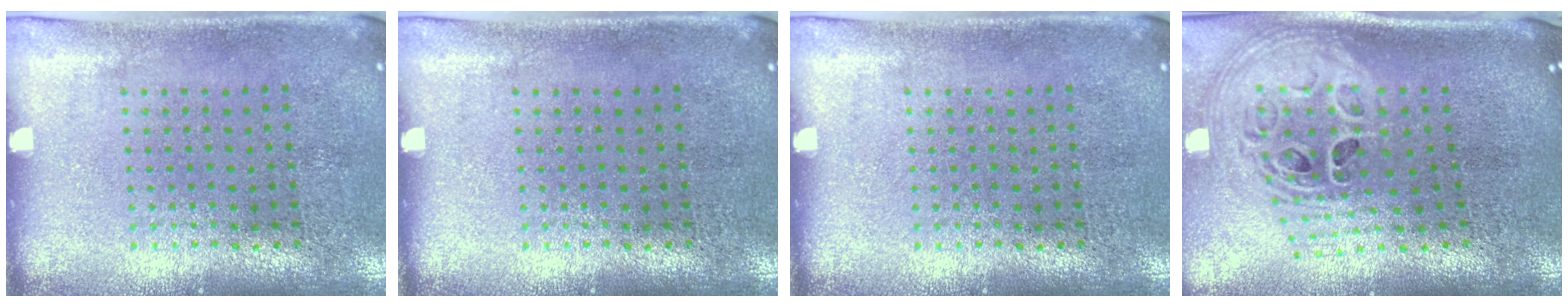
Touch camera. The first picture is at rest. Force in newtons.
{"total": 0.0}
{"total": 0.0}
{"total": 2.8, "press": 2.0, "slide": 1.9}